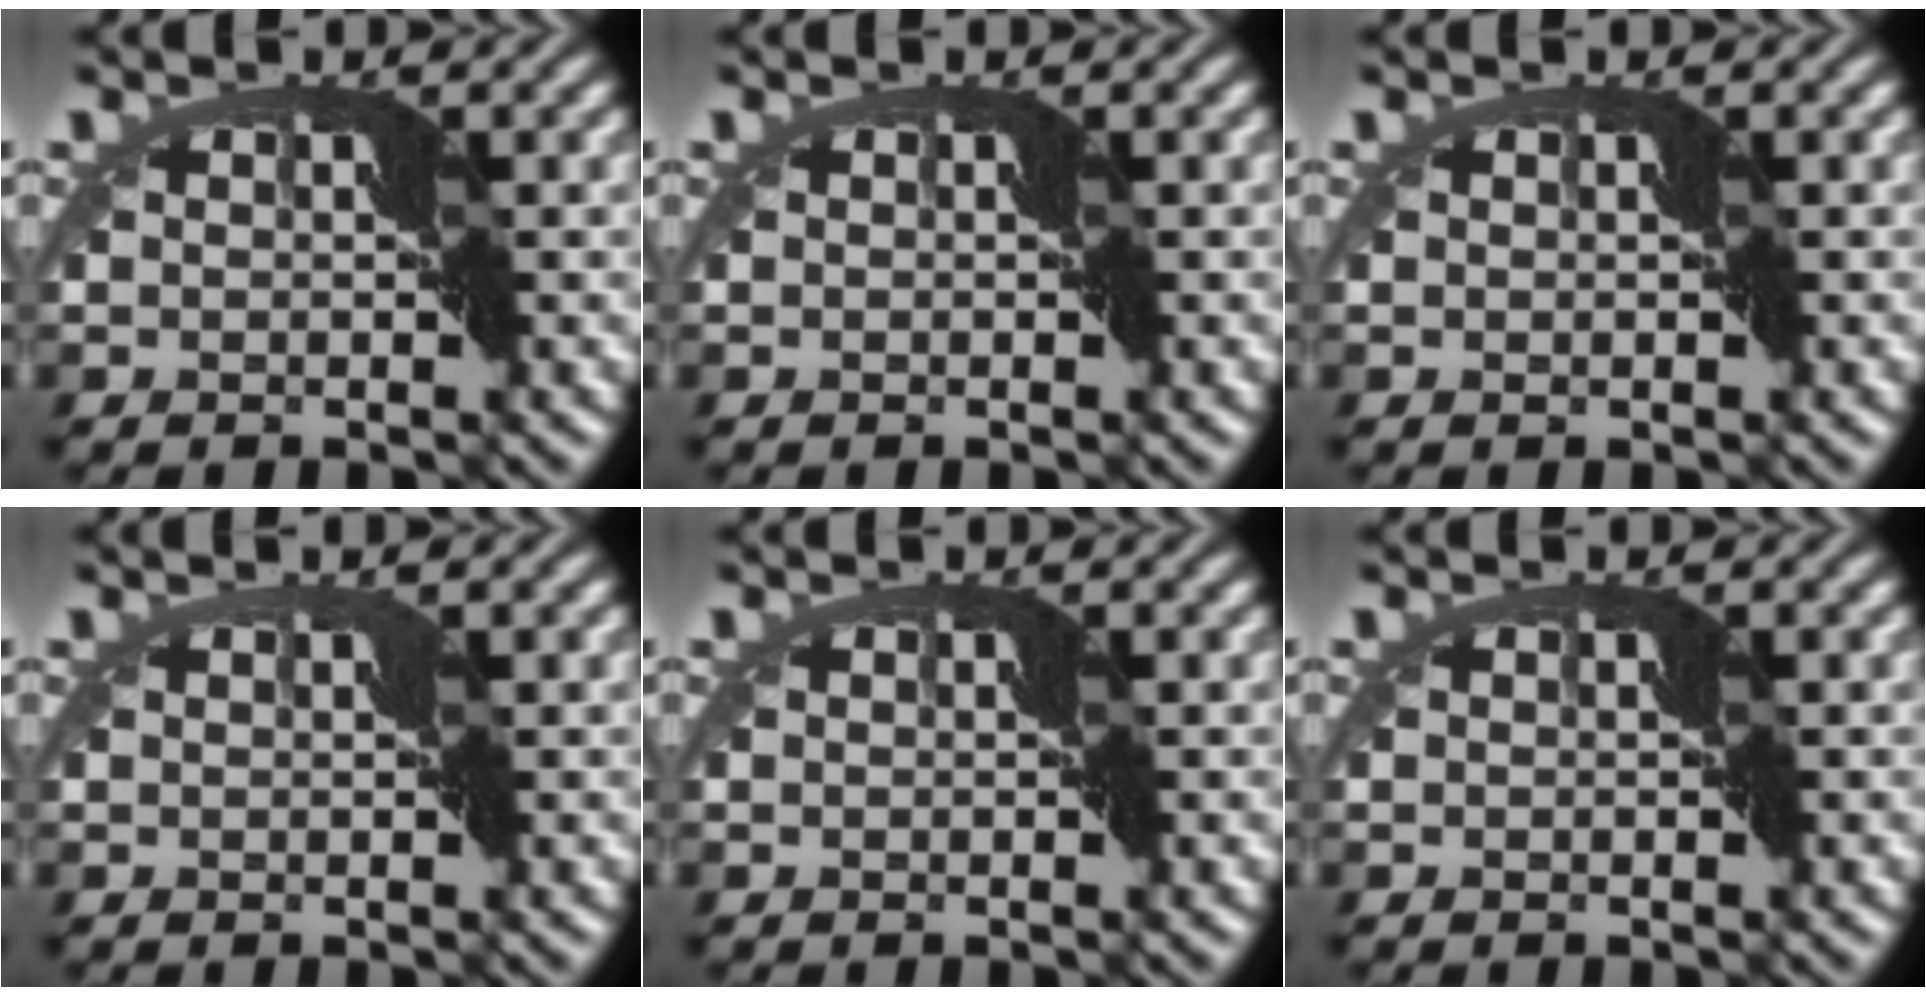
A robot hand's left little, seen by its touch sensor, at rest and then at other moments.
{"total": 0.0}
{"total": 0.0}
{"total": 0.6, "force": [0.3, 0.0, 0.5], "torque": [-0.008, 0.004, 0.005]}
{"total": 0.0}
{"total": 0.0}